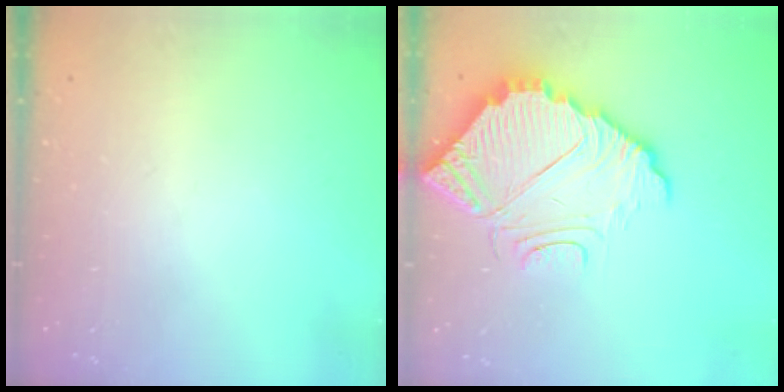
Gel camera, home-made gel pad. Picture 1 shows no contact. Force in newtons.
{"total": 10.3, "press": 10.2, "slide": 0.7}